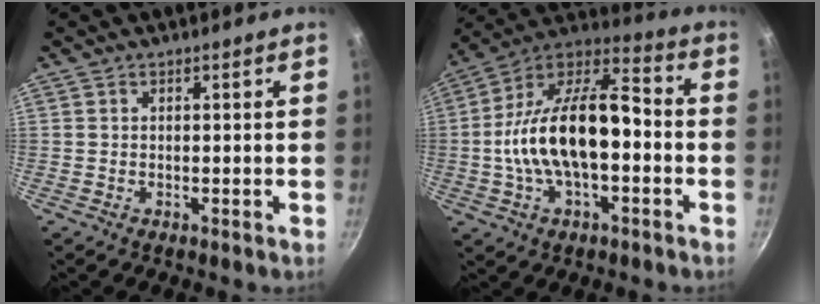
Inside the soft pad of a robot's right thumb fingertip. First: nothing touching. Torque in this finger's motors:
{"motor_torque": [2.54, 2.47, 1.59, -1.18, 0.21]}